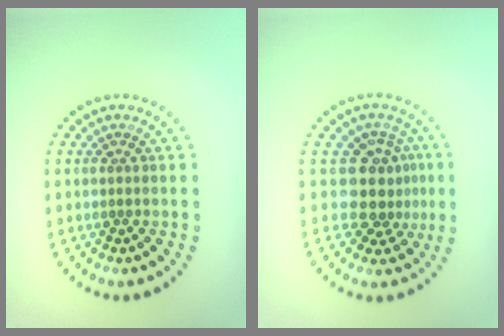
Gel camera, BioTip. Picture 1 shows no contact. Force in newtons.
{"total": 3.4, "press": 2.4, "slide": 2.4}